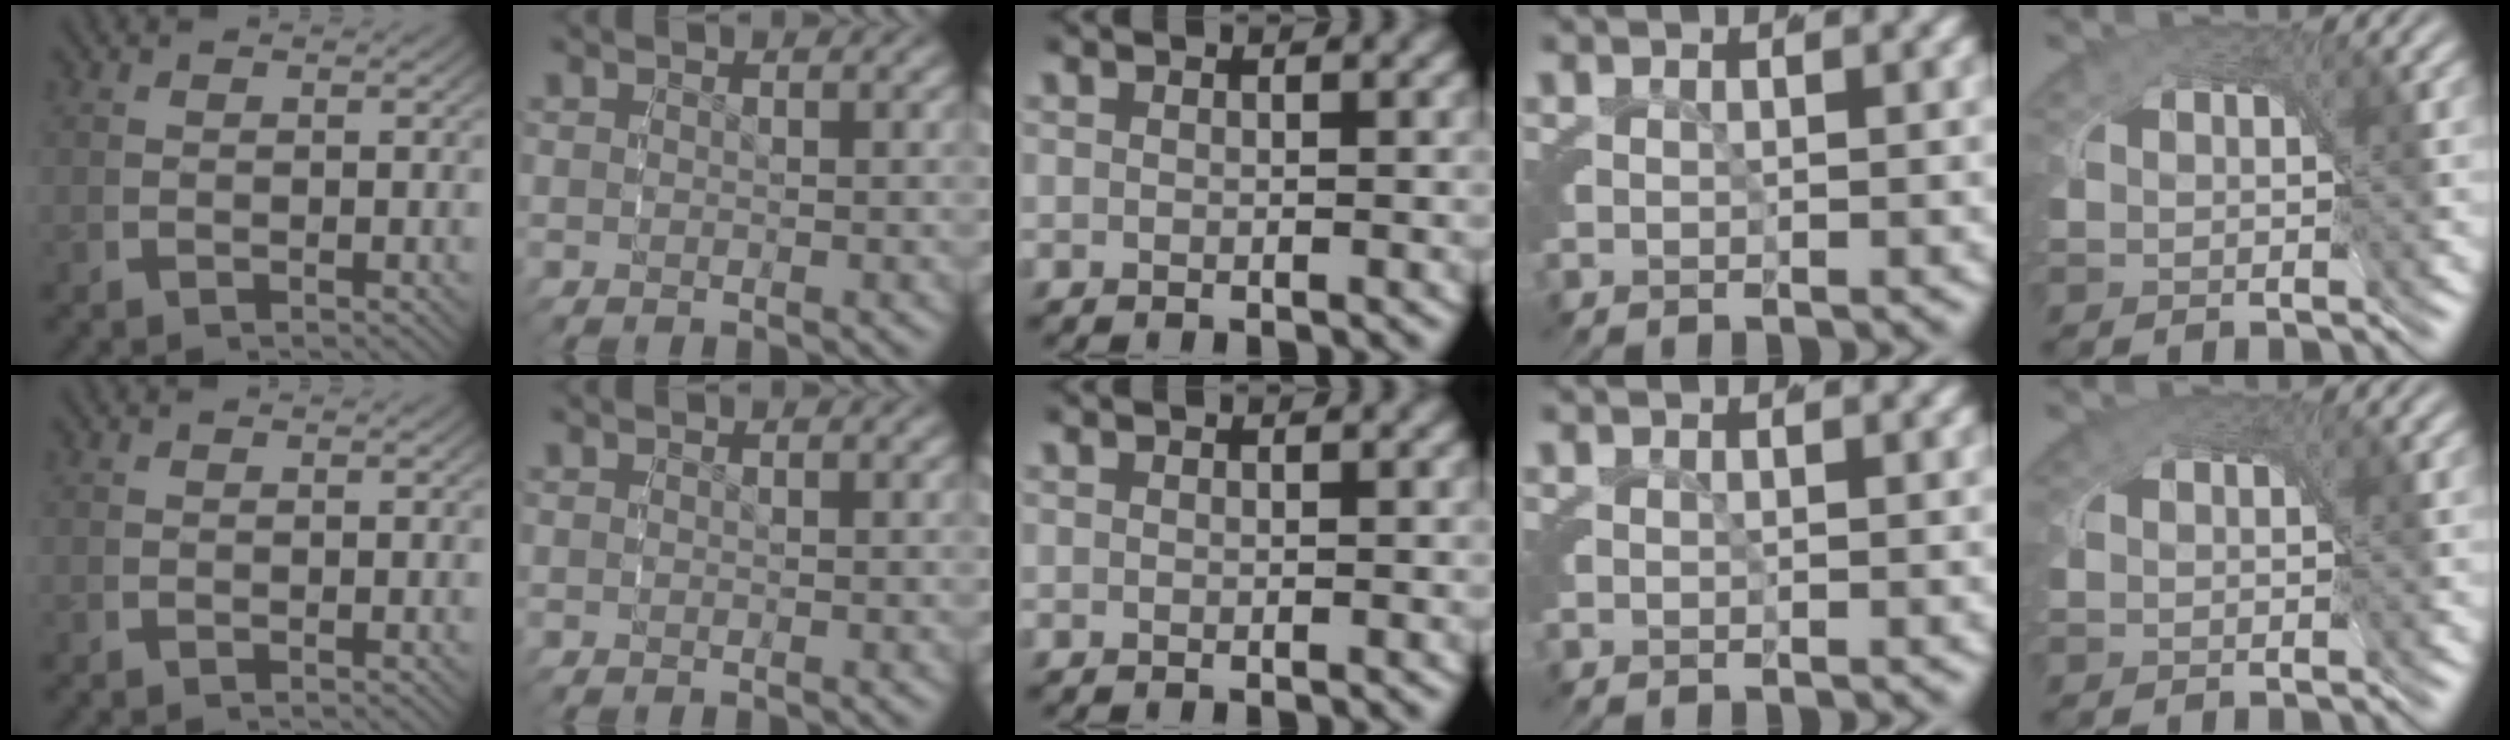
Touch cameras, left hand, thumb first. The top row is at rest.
{"little": {"total": 1.3, "force": [0.6, 0.9, 0.7], "torque": [-0.016, 0.003, 0.005]}}